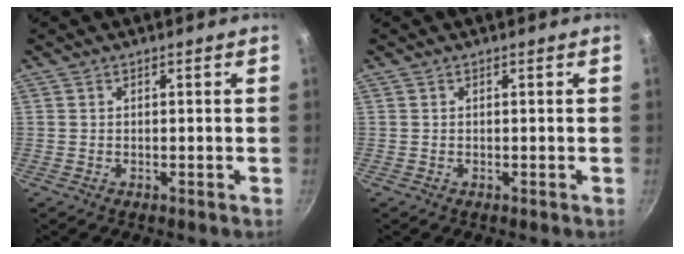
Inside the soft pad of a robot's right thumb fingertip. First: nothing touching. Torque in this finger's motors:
{"motor_torque": [0.00, 0.00, 0.00, 0.00, 0.00]}